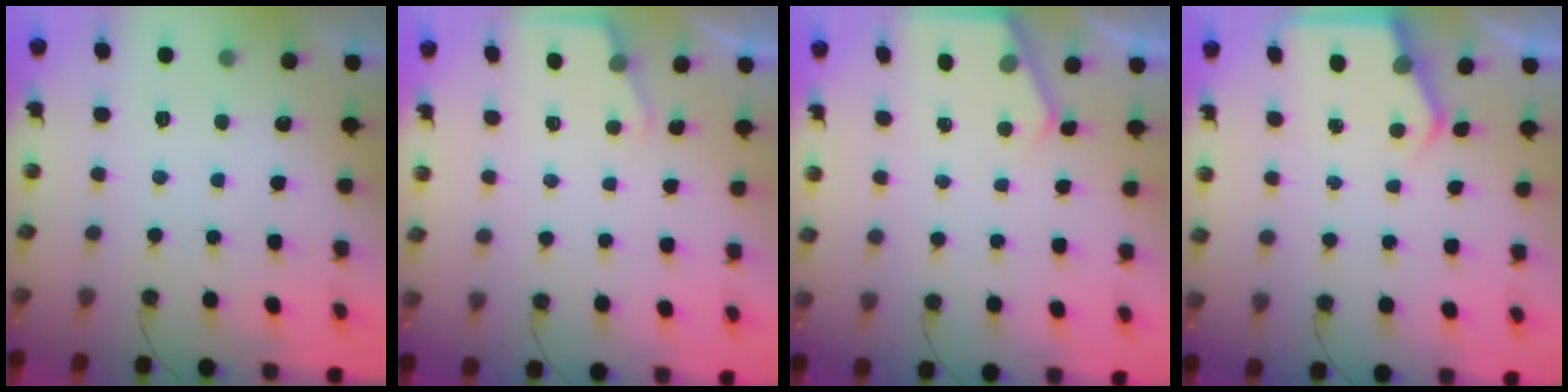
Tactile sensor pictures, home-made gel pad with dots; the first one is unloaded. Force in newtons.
{"total": 2.4, "press": 2.4, "slide": 0.3}
{"total": 2.2, "press": 2.2, "slide": 0.3}
{"total": 4.2, "press": 4.1, "slide": 0.5}